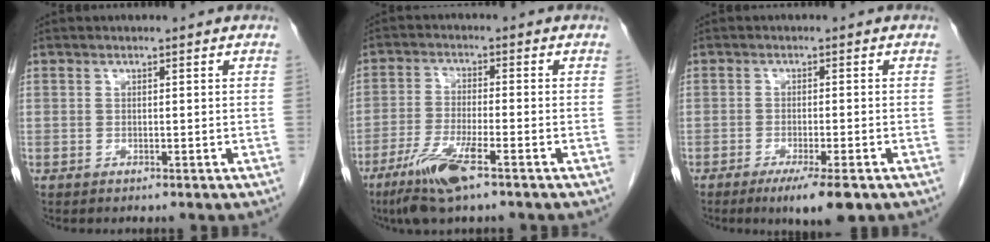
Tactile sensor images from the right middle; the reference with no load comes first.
{"total": 8.4, "force": [-5.1, 0.9, 6.6], "torque": [-0.138, -0.019, -0.094]}
{"total": 5.9, "force": [-3.7, 0.4, 4.6], "torque": [-0.070, -0.016, -0.057]}